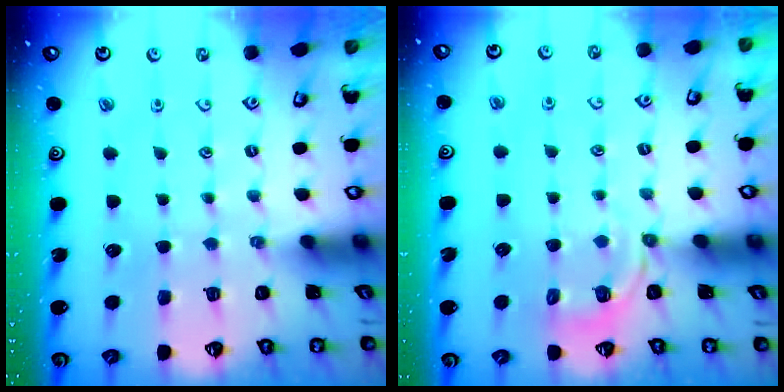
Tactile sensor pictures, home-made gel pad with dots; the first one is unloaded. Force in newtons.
{"total": 2.8, "press": 2.1, "slide": 1.8}